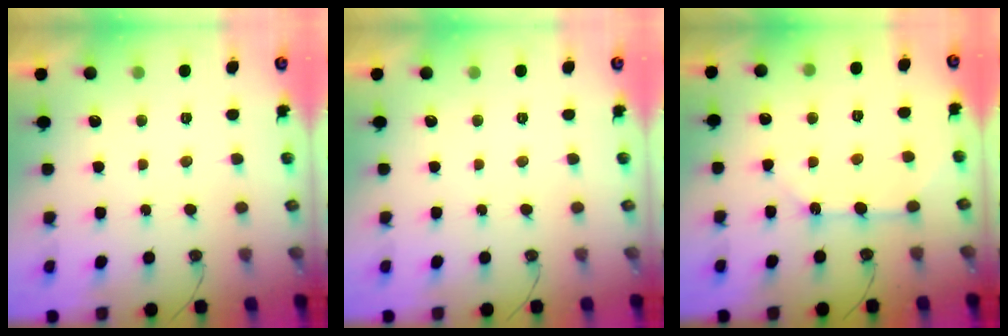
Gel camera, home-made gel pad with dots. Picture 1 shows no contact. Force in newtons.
{"total": 0.0}
{"total": 8.5, "press": 8.5, "slide": 0.8}